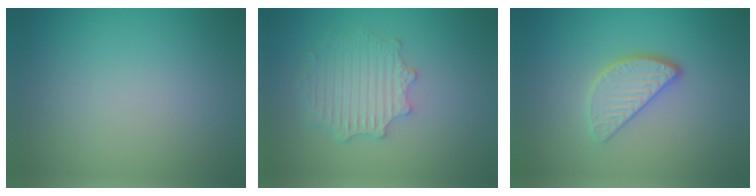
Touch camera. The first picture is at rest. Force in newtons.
{"total": 4.3, "press": 3.5, "slide": 2.5}
{"total": 3.6, "press": 2.9, "slide": 2.1}